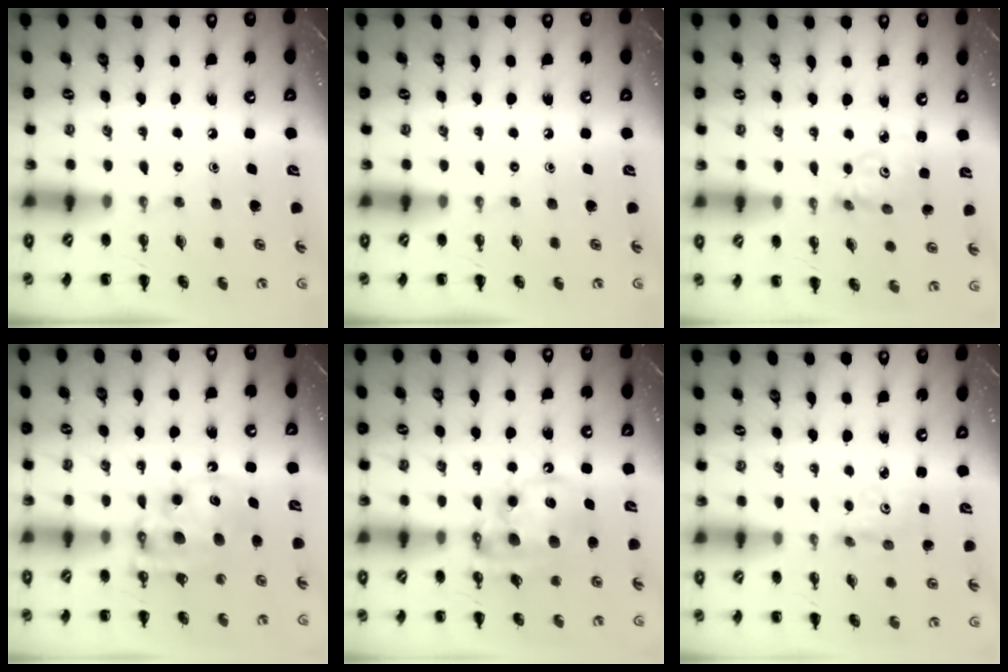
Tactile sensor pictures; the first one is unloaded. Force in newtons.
{"total": 0.0}
{"total": 3.2, "press": 3.2, "slide": 0.1}
{"total": 10.9, "press": 10.6, "slide": 2.7}
{"total": 13.4, "press": 13.1, "slide": 3.1}
{"total": 2.6, "press": 2.4, "slide": 0.9}